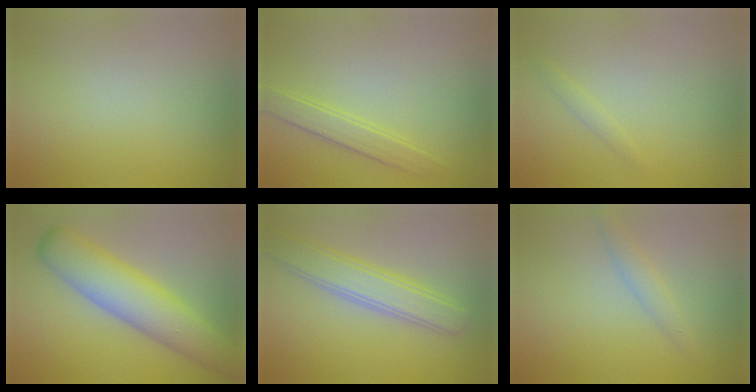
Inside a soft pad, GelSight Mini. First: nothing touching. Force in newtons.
{"total": 2.1, "press": 2.1, "slide": 0.1}
{"total": 0.7, "press": 0.7, "slide": 0.0}
{"total": 7.0, "press": 7.0, "slide": 0.2}
{"total": 4.4, "press": 4.4, "slide": 0.2}
{"total": 1.5, "press": 1.5, "slide": 0.1}